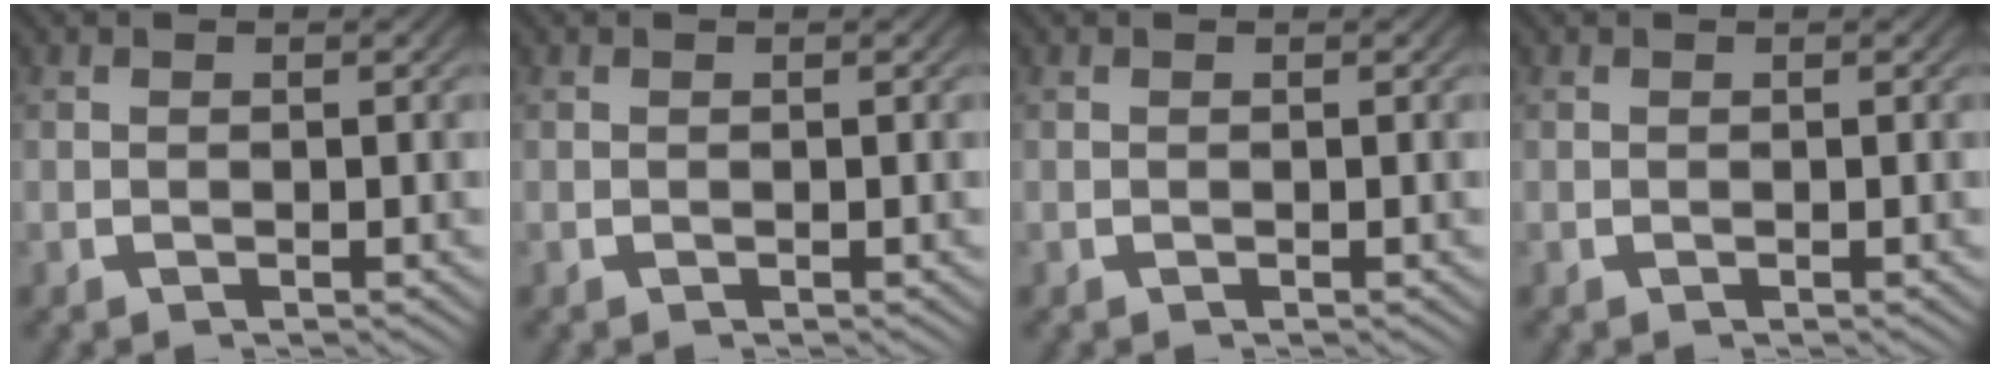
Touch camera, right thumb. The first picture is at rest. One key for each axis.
{"total": 0.0}
{"total": 0.0}
{"total": 0.0}